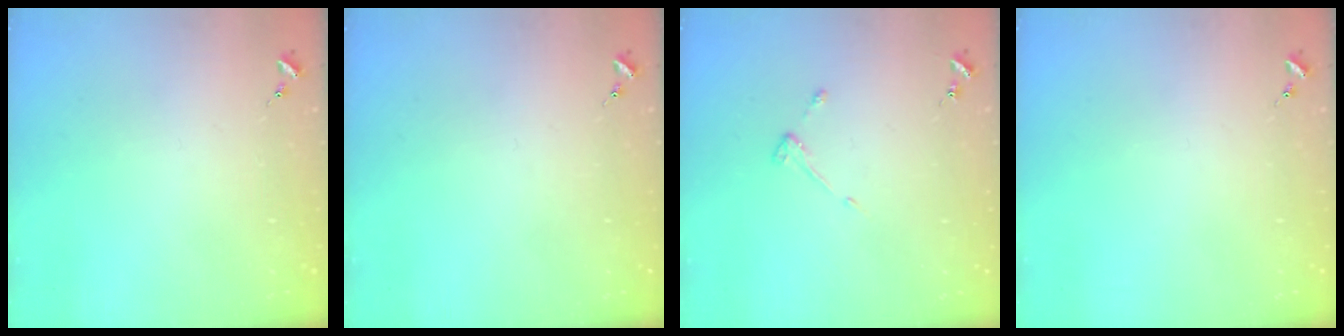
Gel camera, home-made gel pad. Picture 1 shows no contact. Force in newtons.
{"total": 0.0}
{"total": 3.0, "press": 3.0, "slide": 0.4}
{"total": 0.0}